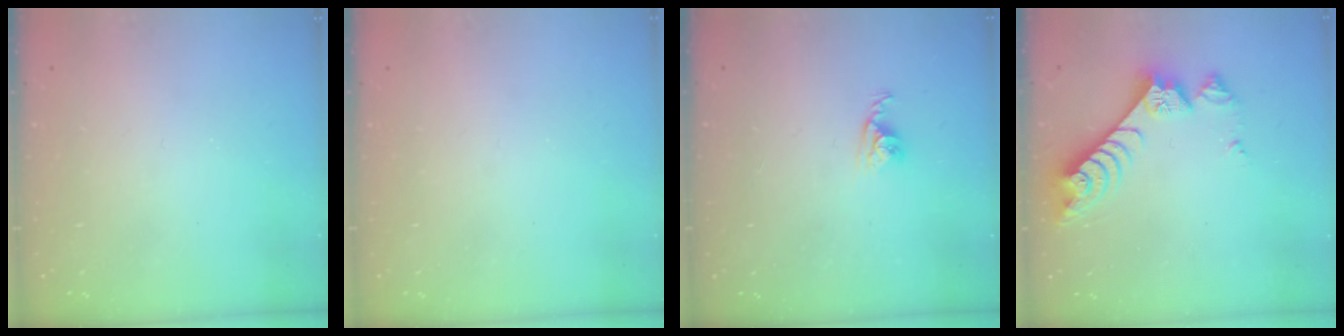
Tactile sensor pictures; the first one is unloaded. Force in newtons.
{"total": 0.0}
{"total": 4.2, "press": 4.2, "slide": 0.3}
{"total": 9.4, "press": 9.4, "slide": 0.6}